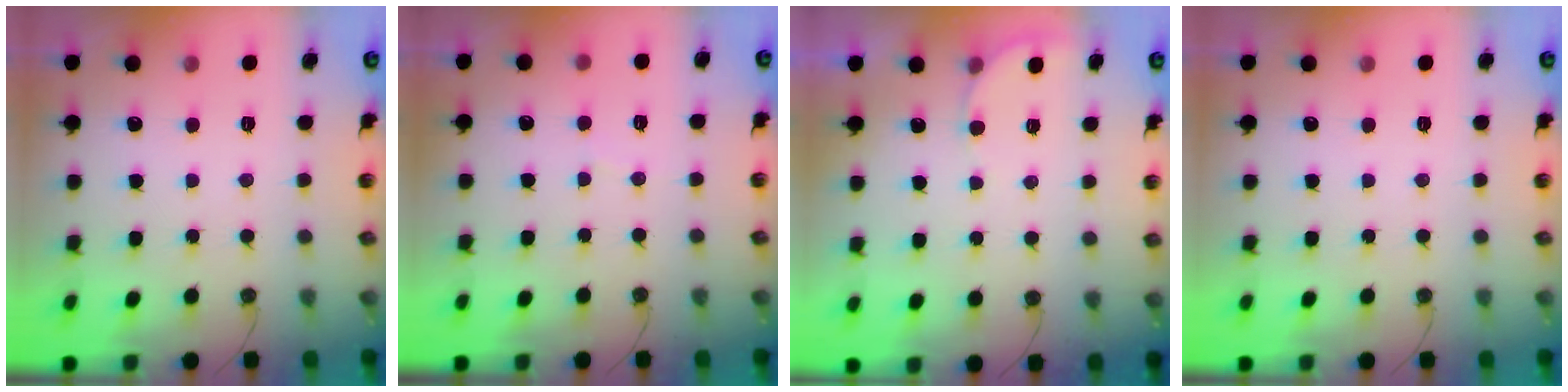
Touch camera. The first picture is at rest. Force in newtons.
{"total": 3.0, "press": 2.9, "slide": 0.3}
{"total": 3.7, "press": 3.6, "slide": 0.2}
{"total": 0.0}